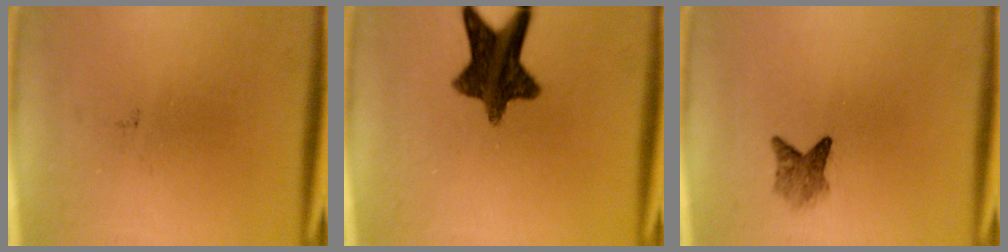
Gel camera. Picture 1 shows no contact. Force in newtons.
{"total": 11.2}
{"total": 2.6}